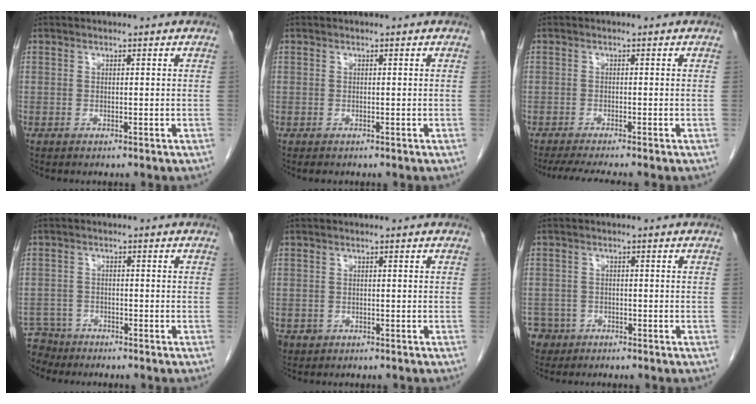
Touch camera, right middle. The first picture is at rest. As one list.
[{"total": 0.7, "force": [-0.5, 0.3, 0.2], "torque": [-0.007, -0.001, -0.006]}, {"total": 5.5, "force": [-4.7, -0.4, 2.8], "torque": [-0.042, -0.018, -0.077]}, {"total": 4.4, "force": [-4.1, 1.6, -0.9], "torque": [0.017, -0.006, -0.077]}, {"total": 1.9, "force": [-1.1, 1.6, 0.2], "torque": [-0.009, 0.004, -0.014]}, {"total": 4.8, "force": [-3.1, 3.6, -0.1], "torque": [-0.001, 0.006, -0.055]}]